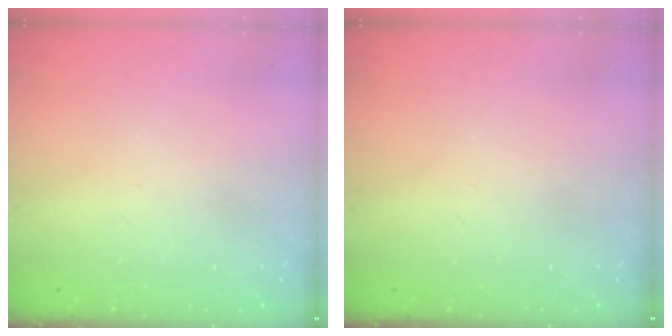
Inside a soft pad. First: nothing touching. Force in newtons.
{"total": 0.0}